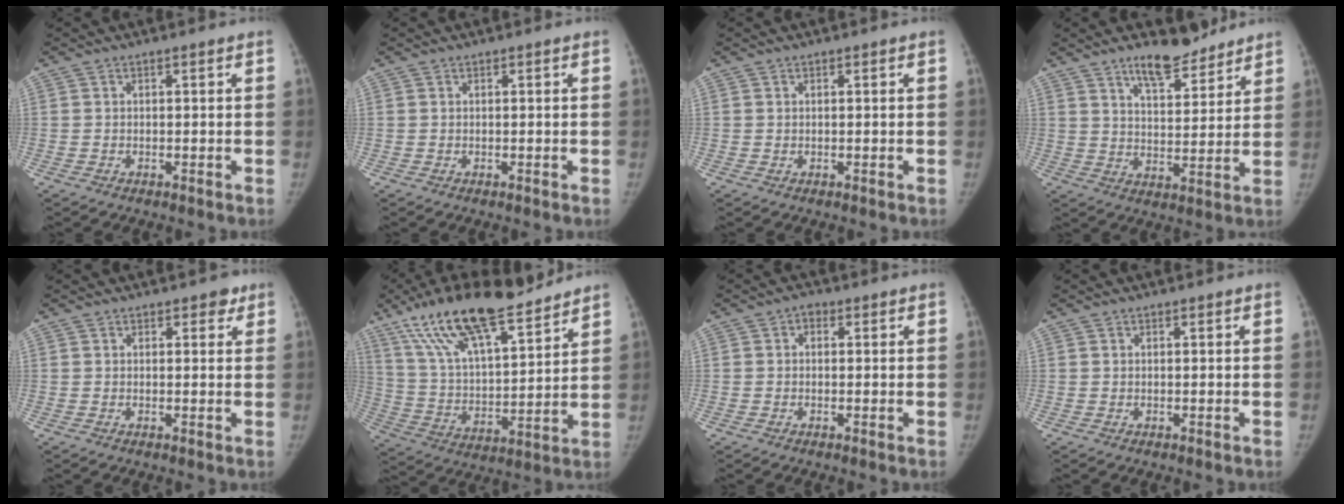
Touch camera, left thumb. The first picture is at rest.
{"total": 0.0}
{"total": 0.0}
{"total": 10.0, "force": [8.0, 3.5, 4.9], "torque": [-0.054, -0.057, 0.135]}
{"total": 2.1, "force": [1.4, 1.3, 0.9], "torque": [0.008, -0.005, 0.013]}
{"total": 22.5, "force": [16.1, 6.5, 14.3], "torque": [-0.231, -0.049, 0.287]}
{"total": 1.5, "force": [0.3, 1.2, 0.9], "torque": [0.000, 0.004, -0.006]}
{"total": 0.0}